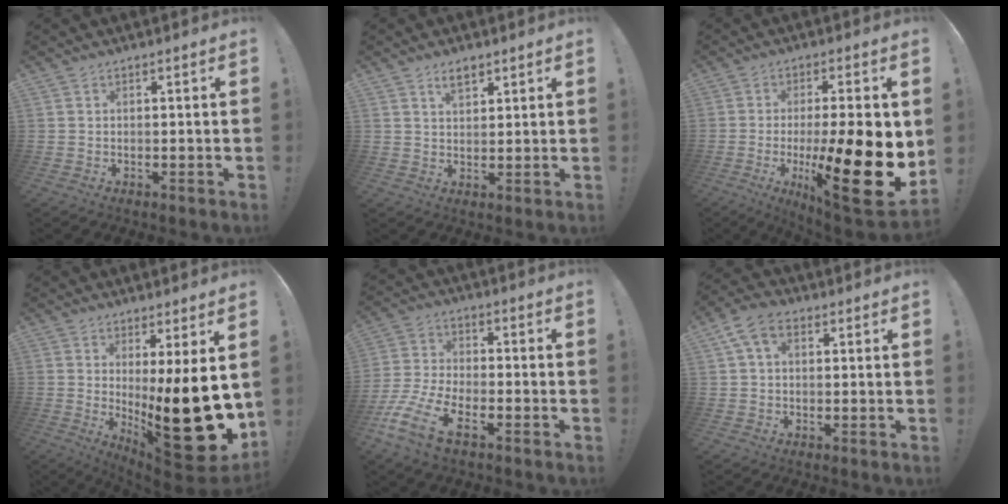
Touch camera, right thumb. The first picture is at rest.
{"total": 4.1, "force": [2.8, 2.0, 2.2], "torque": [-0.035, -0.011, 0.050]}
{"total": 24.7, "force": [-4.4, 5.6, 23.7], "torque": [-0.384, -0.003, -0.060]}
{"total": 21.6, "force": [-1.5, 5.3, 20.9], "torque": [-0.298, -0.038, -0.013]}
{"total": 12.1, "force": [-7.0, 5.6, 8.1], "torque": [-0.183, 0.022, -0.126]}
{"total": 7.0, "force": [2.3, 4.5, 4.9], "torque": [-0.098, 0.008, 0.046]}